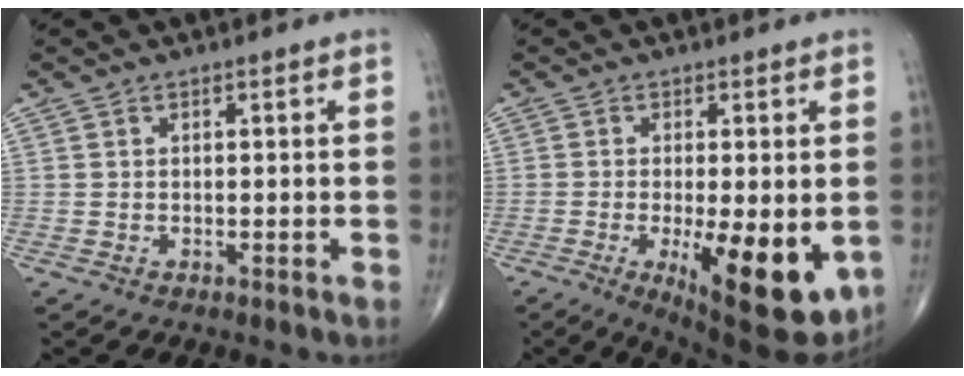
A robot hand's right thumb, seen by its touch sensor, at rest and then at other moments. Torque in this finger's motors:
{"motor_torque": [1.58, 2.49, 0.76, -0.84, 0.44]}